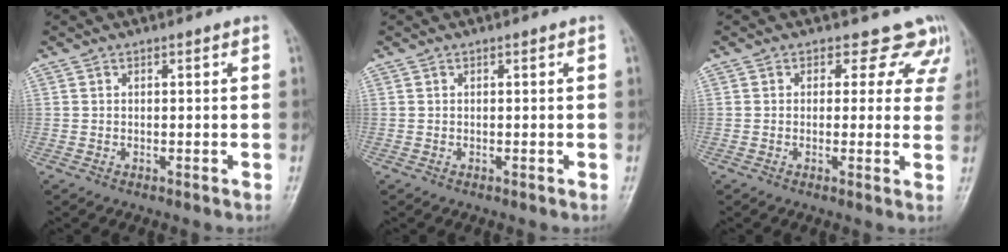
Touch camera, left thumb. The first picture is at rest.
{"total": 0.0}
{"total": 7.7, "force": [5.5, 5.2, 1.4], "torque": [0.038, -0.016, 0.039]}